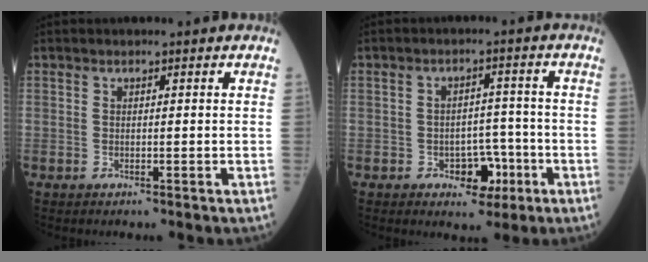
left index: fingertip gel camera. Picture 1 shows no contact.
{"total": 5.3, "force": [-2.5, 3.3, 3.3], "torque": [-0.040, 0.014, -0.032]}